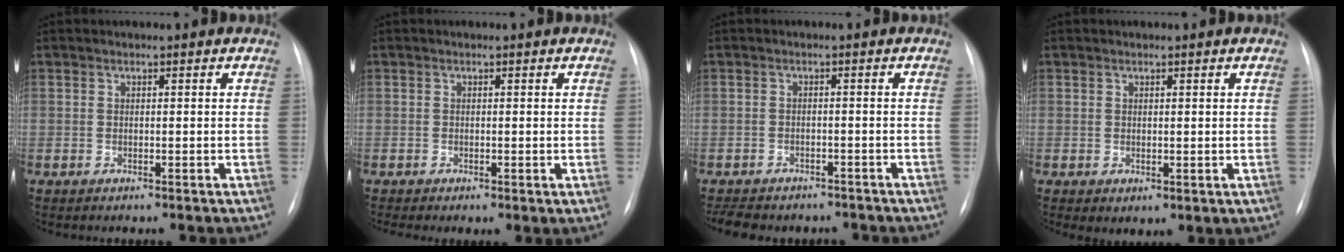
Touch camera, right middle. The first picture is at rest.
{"total": 1.5, "force": [-0.5, 0.4, 1.3], "torque": [-0.026, -0.007, -0.007]}
{"total": 10.4, "force": [-8.9, 4.3, 3.4], "torque": [-0.073, -0.001, -0.109]}
{"total": 2.0, "force": [0.4, 1.1, 1.6], "torque": [-0.035, -0.011, 0.017]}